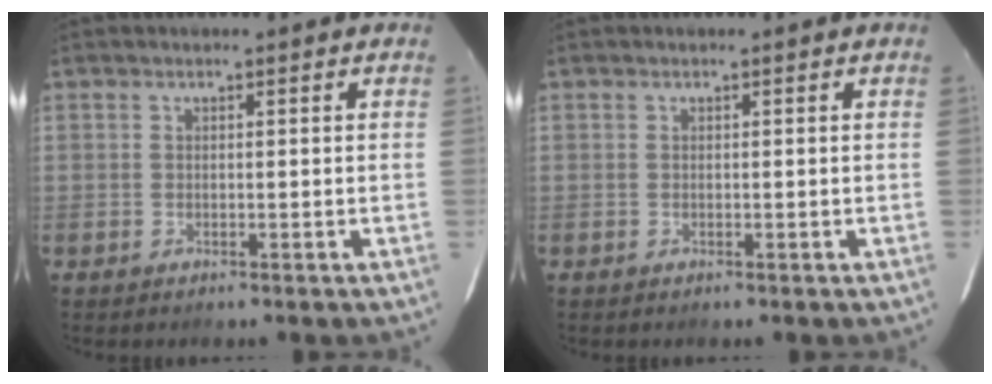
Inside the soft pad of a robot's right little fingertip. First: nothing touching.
{"total": 0.0}